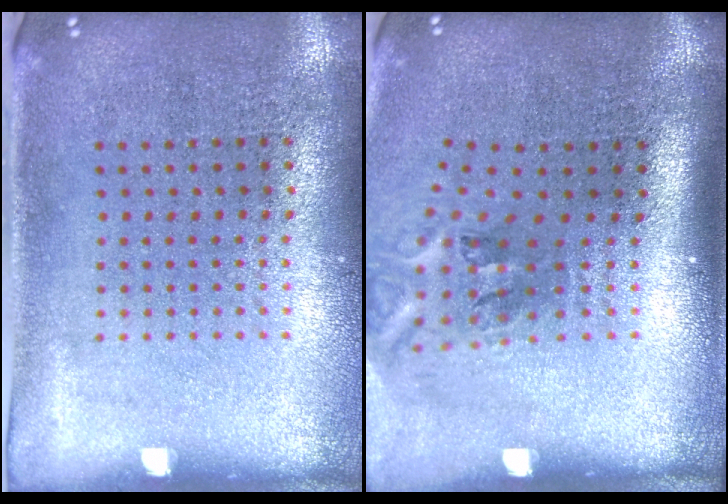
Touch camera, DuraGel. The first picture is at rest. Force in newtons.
{"total": 2.3, "press": 1.3, "slide": 1.8}